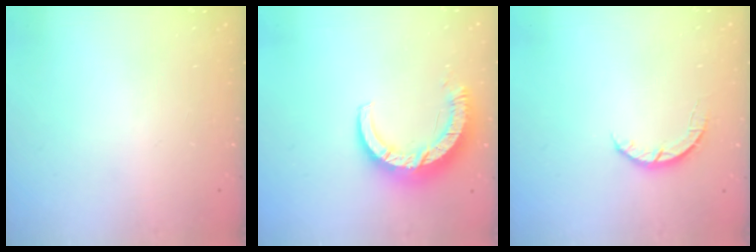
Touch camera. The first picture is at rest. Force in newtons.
{"total": 9.0, "press": 9.0, "slide": 0.9}
{"total": 2.7, "press": 2.7, "slide": 0.4}